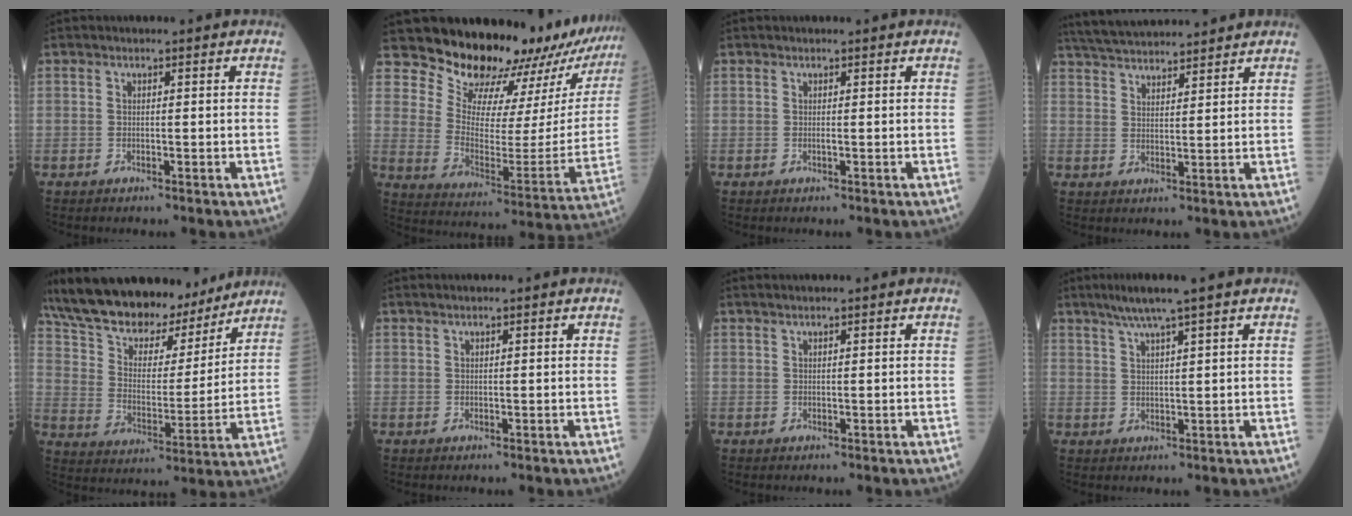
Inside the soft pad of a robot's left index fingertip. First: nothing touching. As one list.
[{"total": 24.3, "force": [22.4, 4.5, 8.4], "torque": [-0.123, -0.102, 0.292]}, {"total": 0.0}, {"total": 12.2, "force": [11.4, 1.8, 4.0], "torque": [-0.075, 0.036, 0.187]}, {"total": 22.4, "force": [19.4, 7.0, 8.7], "torque": [-0.171, 0.018, 0.308]}, {"total": 1.1, "force": [1.0, 0.0, 0.5], "torque": [-0.008, 0.017, 0.023]}, {"total": 1.4, "force": [1.3, 0.0, 0.6], "torque": [-0.010, 0.018, 0.027]}, {"total": 5.0, "force": [3.8, -0.9, 3.2], "torque": [-0.062, 0.010, 0.071]}]